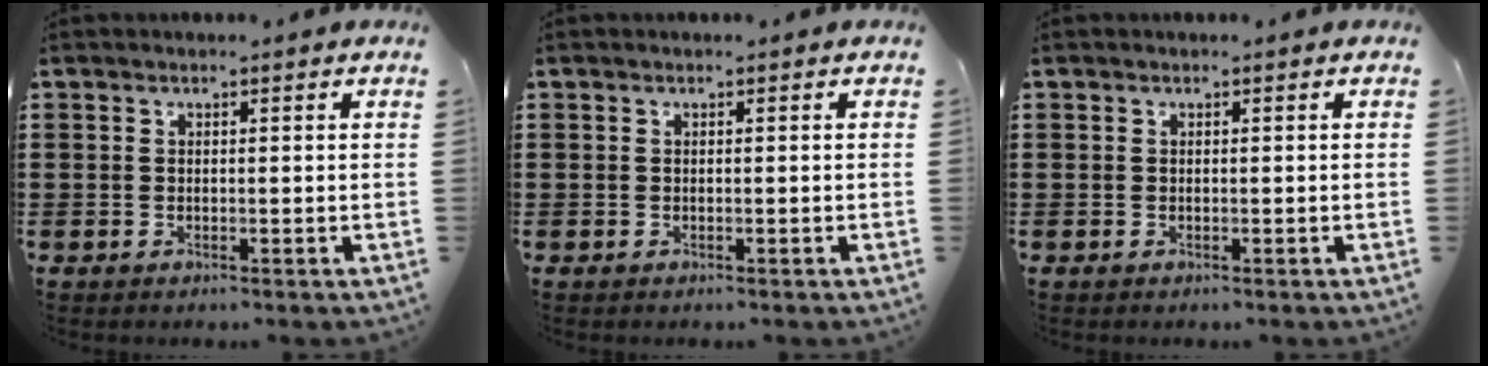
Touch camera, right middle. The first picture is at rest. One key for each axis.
{"total": 0.0}
{"total": 0.0}